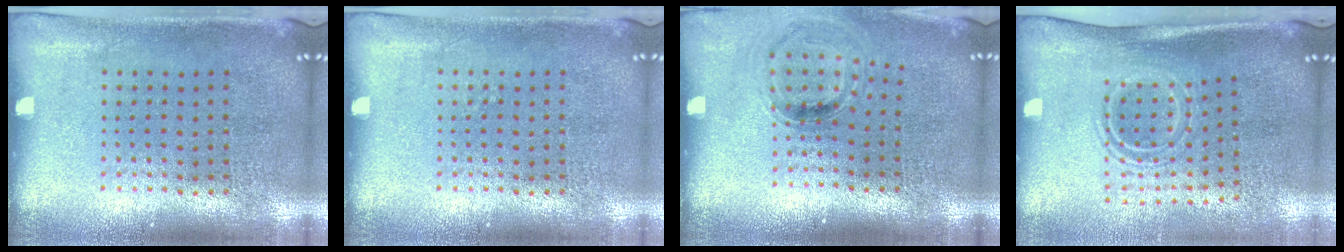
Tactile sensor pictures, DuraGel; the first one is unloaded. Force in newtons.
{"total": 0.0}
{"total": 0.9, "press": 0.9, "slide": 0.2}
{"total": 1.8, "press": 1.2, "slide": 1.3}